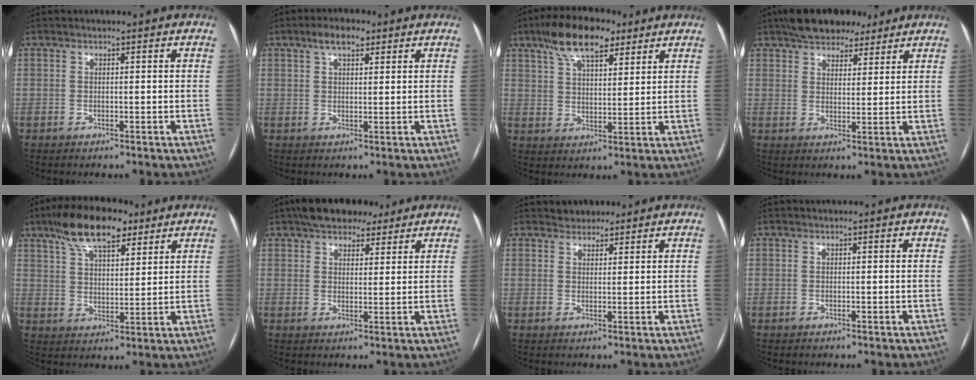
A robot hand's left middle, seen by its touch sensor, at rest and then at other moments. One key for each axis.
{"total": 4.4, "fx": 2.7, "fy": 1.8, "fz": 2.9, "tx": -0.055, "ty": 0.016, "tz": 0.048}
{"total": 11.0, "fx": 7.2, "fy": 4.1, "fz": 7.2, "tx": -0.132, "ty": 0.023, "tz": 0.127}
{"total": 9.9, "fx": 7.8, "fy": 4.5, "fz": 4.2, "tx": -0.055, "ty": 0.026, "tz": 0.122}
{"total": 12.0, "fx": 8.1, "fy": 4.4, "fz": 7.8, "tx": -0.142, "ty": 0.025, "tz": 0.144}
{"total": 9.0, "fx": 6.9, "fy": 4.1, "fz": 4.0, "tx": -0.051, "ty": 0.025, "tz": 0.108}
{"total": 2.5, "fx": 2.1, "fy": 1.4, "fz": 0.0, "tx": 0.002, "ty": 0.010, "tz": 0.031}
{"total": 0.0}